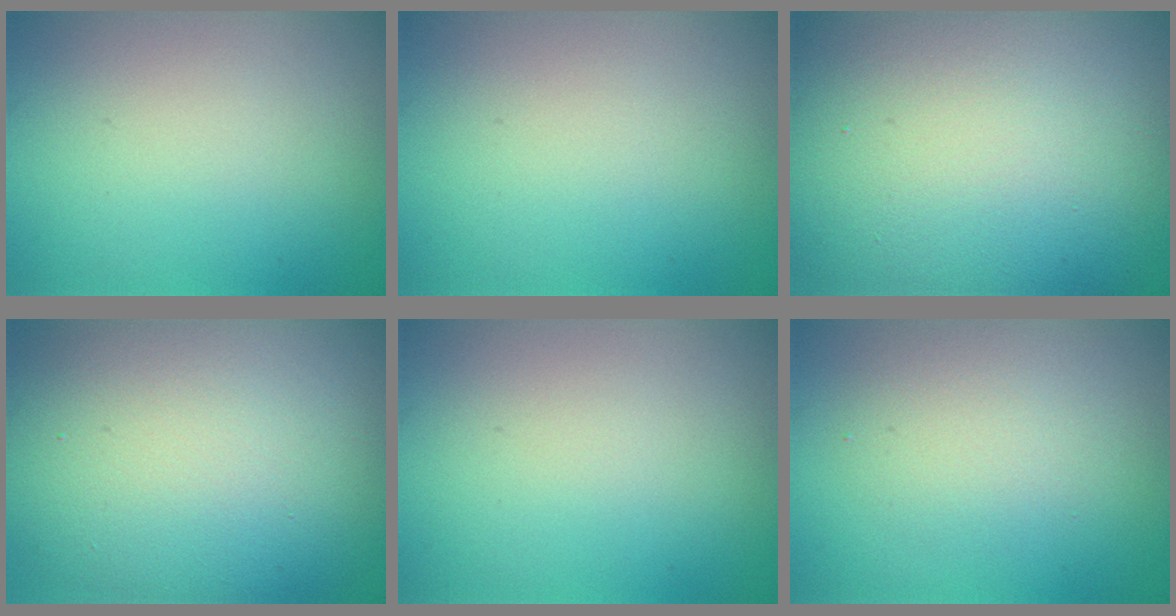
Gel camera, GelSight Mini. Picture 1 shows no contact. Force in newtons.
{"total": 0.0}
{"total": 21.4, "press": 21.4, "slide": 0.7}
{"total": 13.3, "press": 13.2, "slide": 0.8}
{"total": 0.0}
{"total": 3.0, "press": 3.0, "slide": 0.2}